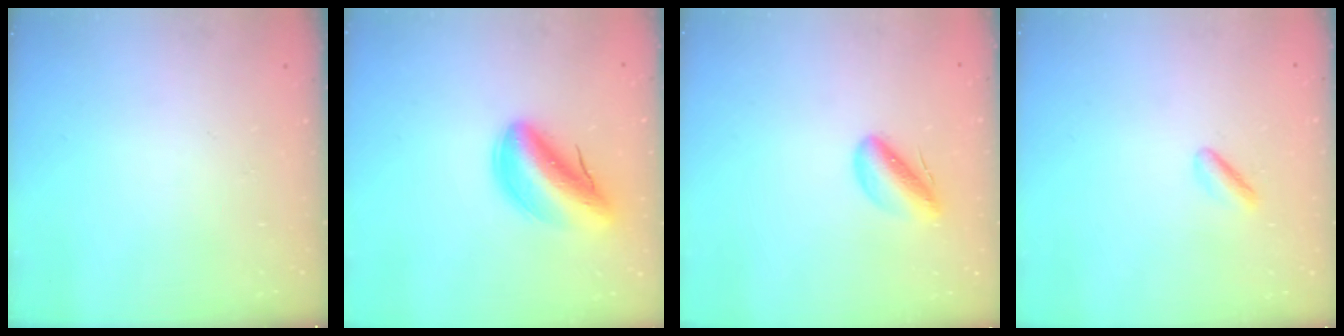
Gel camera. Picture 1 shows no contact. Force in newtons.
{"total": 11.8, "press": 11.2, "slide": 3.7}
{"total": 6.4, "press": 6.1, "slide": 2.0}
{"total": 2.1, "press": 2.0, "slide": 0.6}